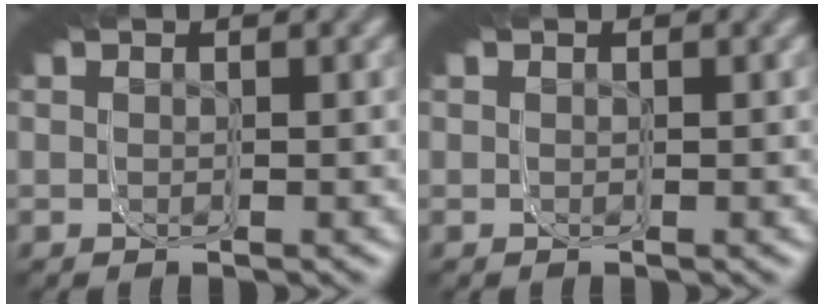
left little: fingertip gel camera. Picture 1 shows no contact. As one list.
[{"total": 0.0}]